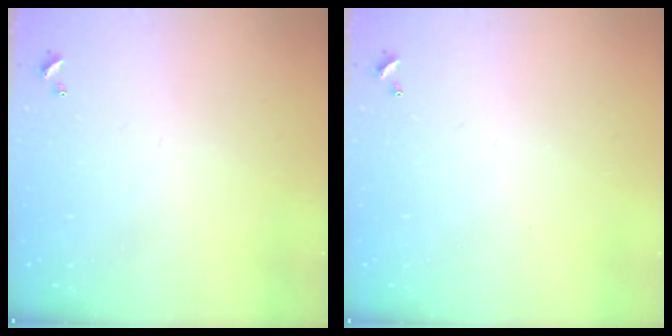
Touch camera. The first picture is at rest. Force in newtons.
{"total": 0.0}